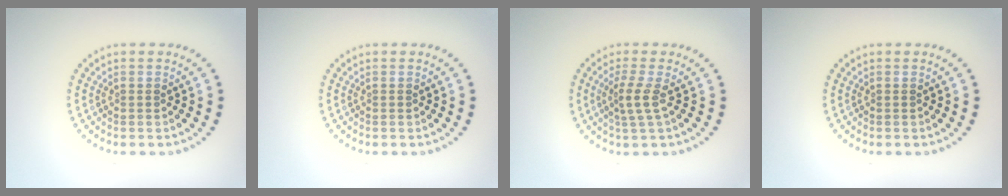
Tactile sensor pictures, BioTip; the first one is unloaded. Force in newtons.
{"total": 0.0}
{"total": 2.2, "press": 1.6, "slide": 1.5}
{"total": 0.0}